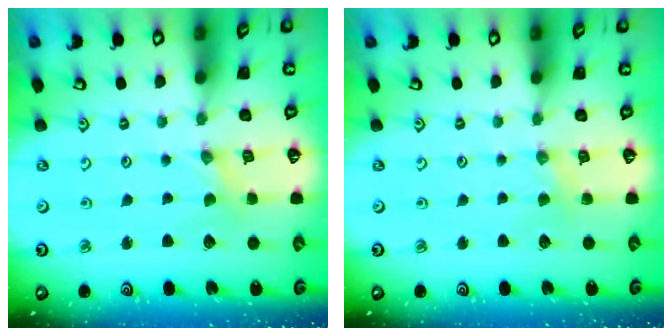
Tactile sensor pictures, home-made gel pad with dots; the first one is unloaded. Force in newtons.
{"total": 2.5, "press": 2.4, "slide": 0.4}